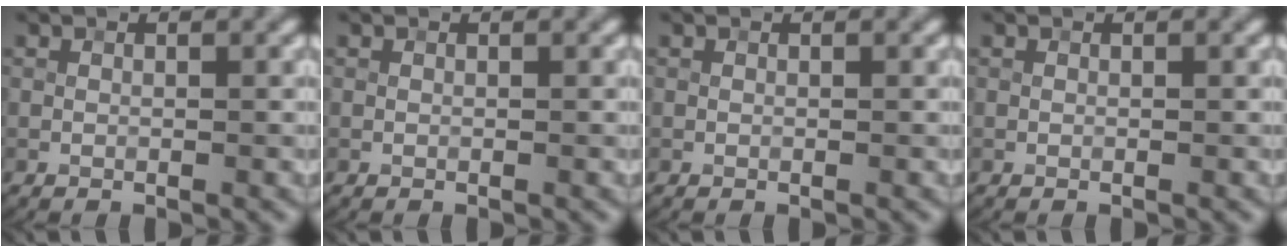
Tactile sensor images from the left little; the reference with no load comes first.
{"total": 0.0}
{"total": 0.0}
{"total": 0.0}